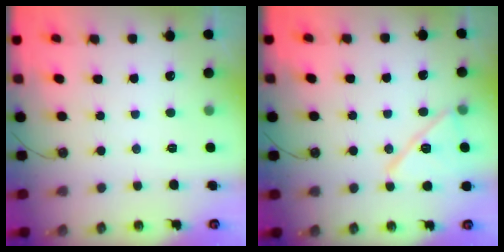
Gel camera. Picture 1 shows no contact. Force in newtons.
{"total": 13.2, "press": 13.2, "slide": 0.8}